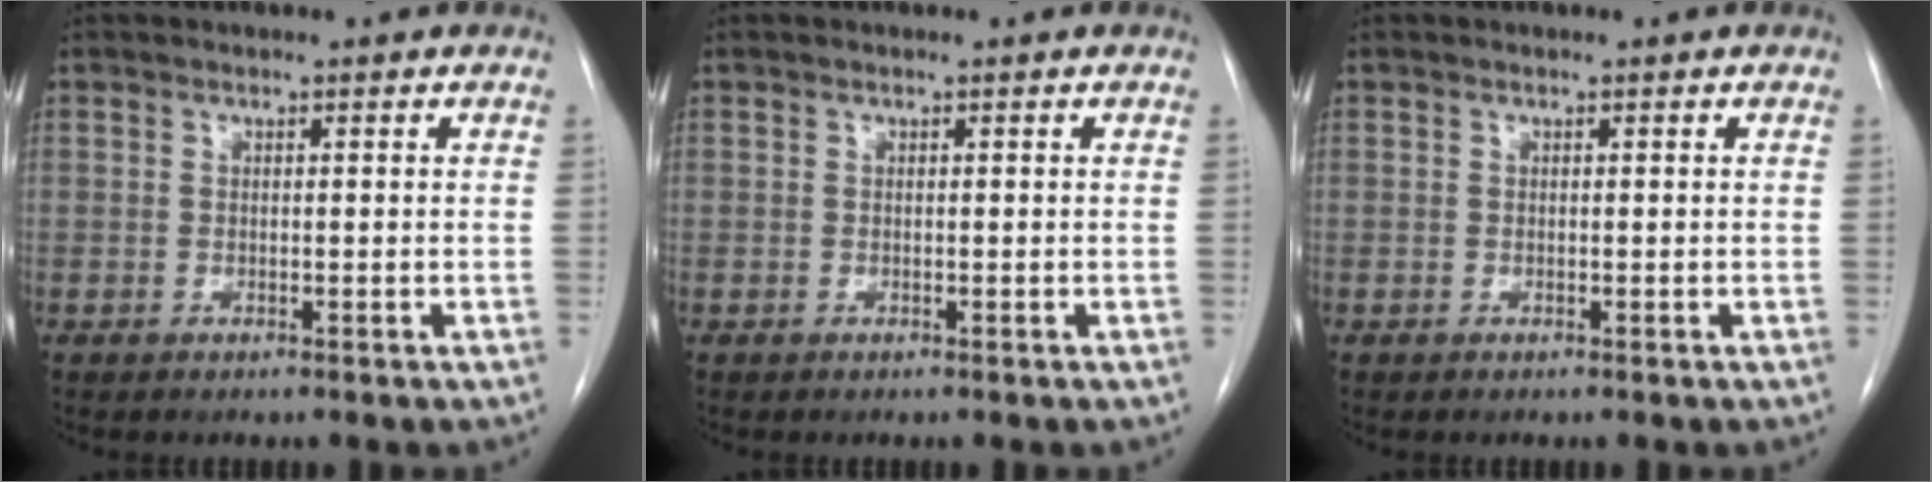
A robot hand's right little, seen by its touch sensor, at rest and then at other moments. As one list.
[{"total": 0.0}, {"total": 0.0}]